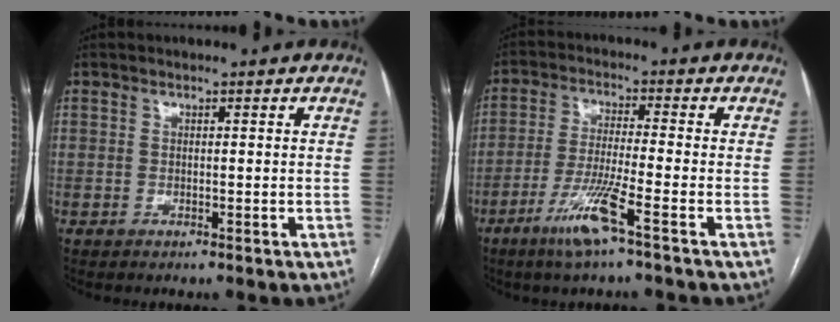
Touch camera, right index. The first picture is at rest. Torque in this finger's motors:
{"motor_torque": [1.24, -0.72, 0.65, 0.17]}